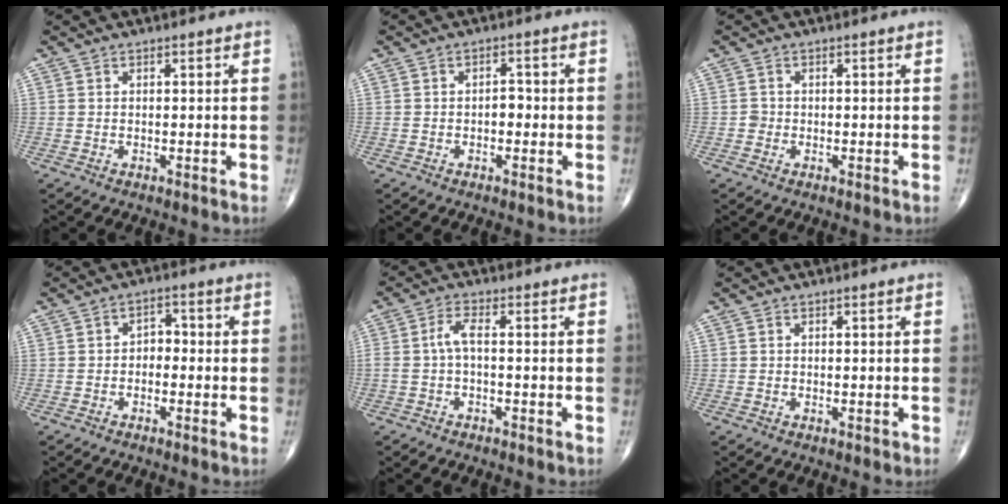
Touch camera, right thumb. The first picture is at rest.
{"total": 1.9, "force": [-0.5, 1.2, 1.4], "torque": [-0.009, 0.009, -0.013]}
{"total": 1.0, "force": [-0.3, 1.0, 0.2], "torque": [0.003, 0.004, -0.008]}
{"total": 2.9, "force": [-0.8, 2.1, 1.8], "torque": [-0.008, 0.017, -0.024]}
{"total": 3.3, "force": [-0.4, 0.9, 3.2], "torque": [-0.075, 0.012, -0.012]}
{"total": 0.0}